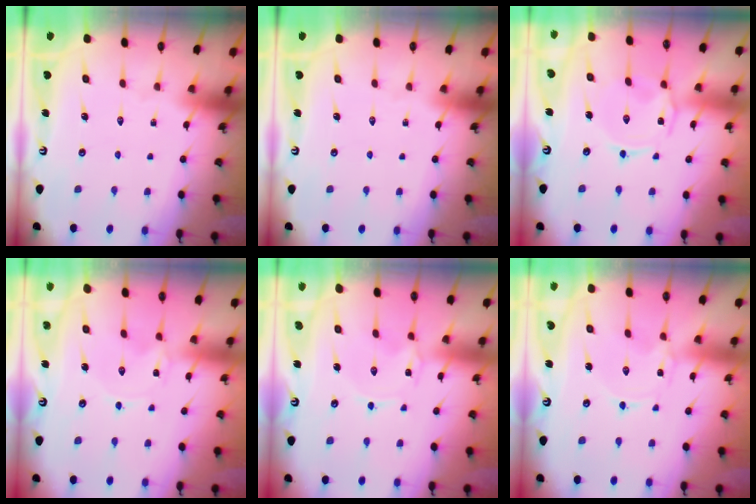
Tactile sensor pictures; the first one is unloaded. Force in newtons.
{"total": 0.0}
{"total": 2.5, "press": 2.4, "slide": 0.5}
{"total": 0.0}
{"total": 0.8, "press": 0.8, "slide": 0.1}
{"total": 0.0}